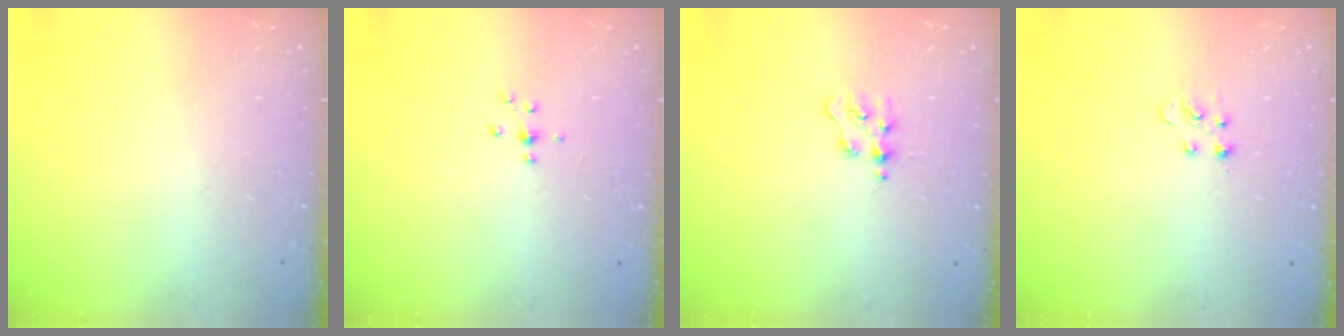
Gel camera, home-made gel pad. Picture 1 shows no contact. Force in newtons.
{"total": 3.5, "press": 3.3, "slide": 1.0}
{"total": 2.9, "press": 2.9, "slide": 0.4}
{"total": 2.7, "press": 2.7, "slide": 0.4}